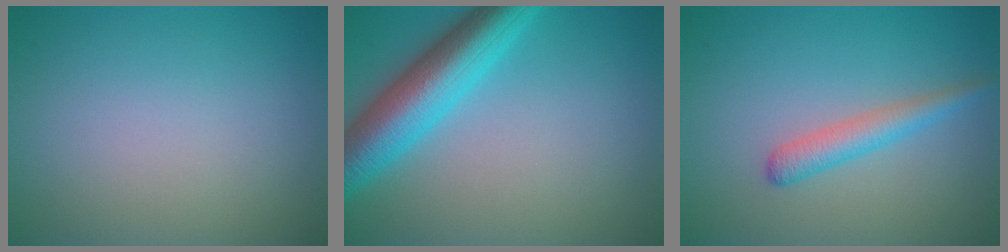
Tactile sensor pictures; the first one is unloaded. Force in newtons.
{"total": 7.5, "press": 7.4, "slide": 0.2}
{"total": 2.4, "press": 2.3, "slide": 0.1}